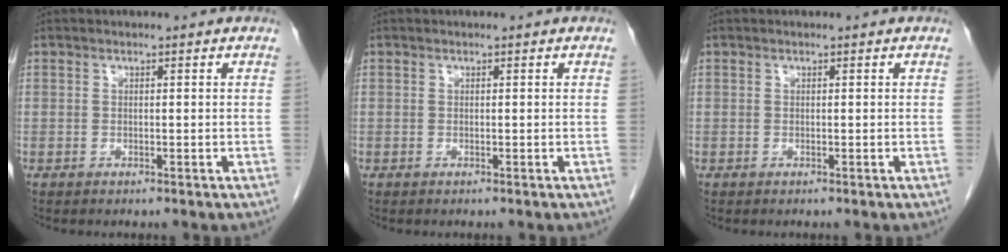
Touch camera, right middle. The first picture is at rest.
{"total": 0.0}
{"total": 0.0}